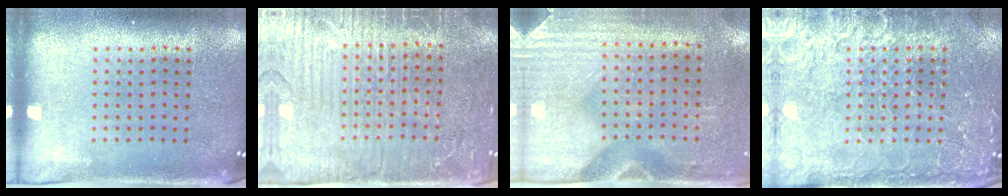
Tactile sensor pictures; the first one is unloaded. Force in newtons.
{"total": 4.2, "press": 4.0, "slide": 1.4}
{"total": 3.1, "press": 2.7, "slide": 1.6}
{"total": 3.7, "press": 3.7, "slide": 0.5}